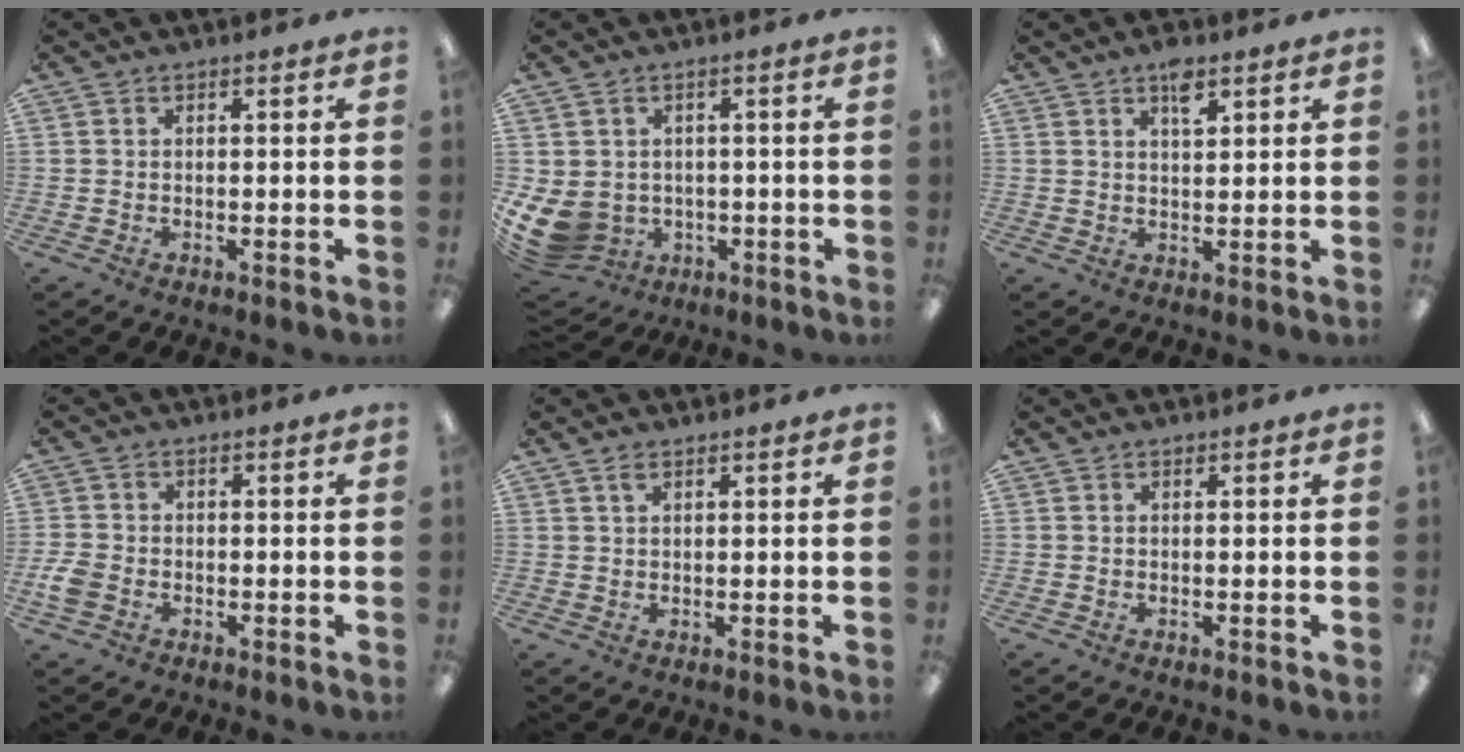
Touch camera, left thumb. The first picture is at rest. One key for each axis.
{"total": 7.4, "fx": -1.5, "fy": 6.4, "fz": 3.4, "tx": -0.105, "ty": 0.003, "tz": -0.021}
{"total": 4.7, "fx": 2.9, "fy": 1.9, "fz": 3.1, "tx": -0.044, "ty": -0.009, "tz": 0.048}
{"total": 4.0, "fx": -1.4, "fy": 3.0, "fz": 2.3, "tx": -0.057, "ty": 0.003, "tz": -0.029}
{"total": 1.9, "fx": 1.3, "fy": 0.8, "fz": 1.1, "tx": -0.017, "ty": -0.003, "tz": 0.022}
{"total": 0.0}